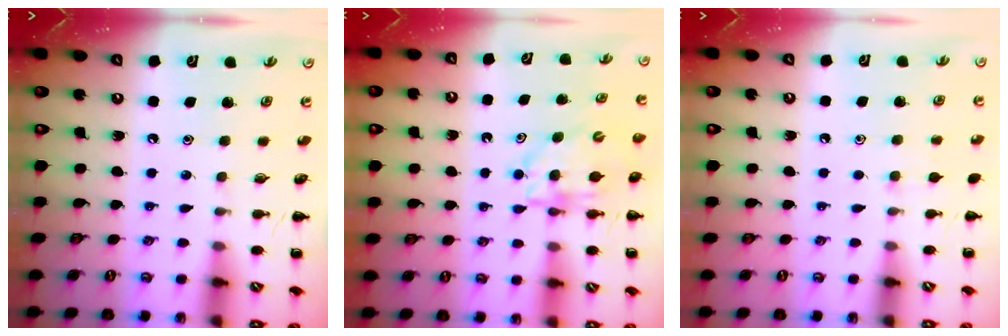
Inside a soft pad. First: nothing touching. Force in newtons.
{"total": 5.8, "press": 5.8, "slide": 0.5}
{"total": 4.8, "press": 4.5, "slide": 1.7}